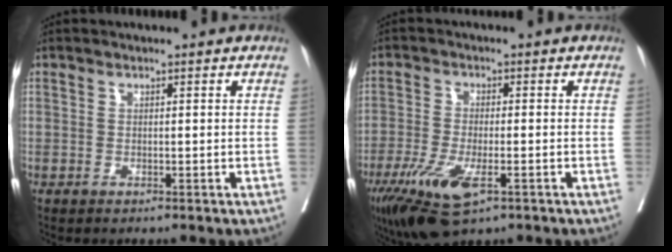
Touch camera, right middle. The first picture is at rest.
{"total": 10.2, "force": [-5.4, 3.0, 8.1], "torque": [-0.153, -0.024, -0.090]}